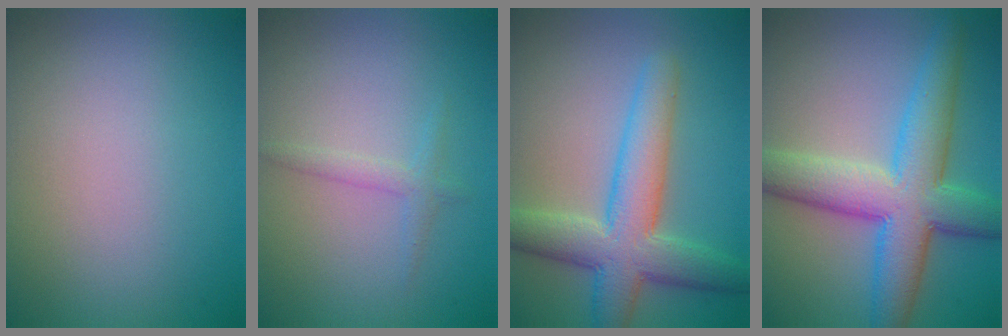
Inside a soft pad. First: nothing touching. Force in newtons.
{"total": 1.4, "press": 1.4, "slide": 0.1}
{"total": 7.1, "press": 7.0, "slide": 0.3}
{"total": 8.8, "press": 8.8, "slide": 0.1}